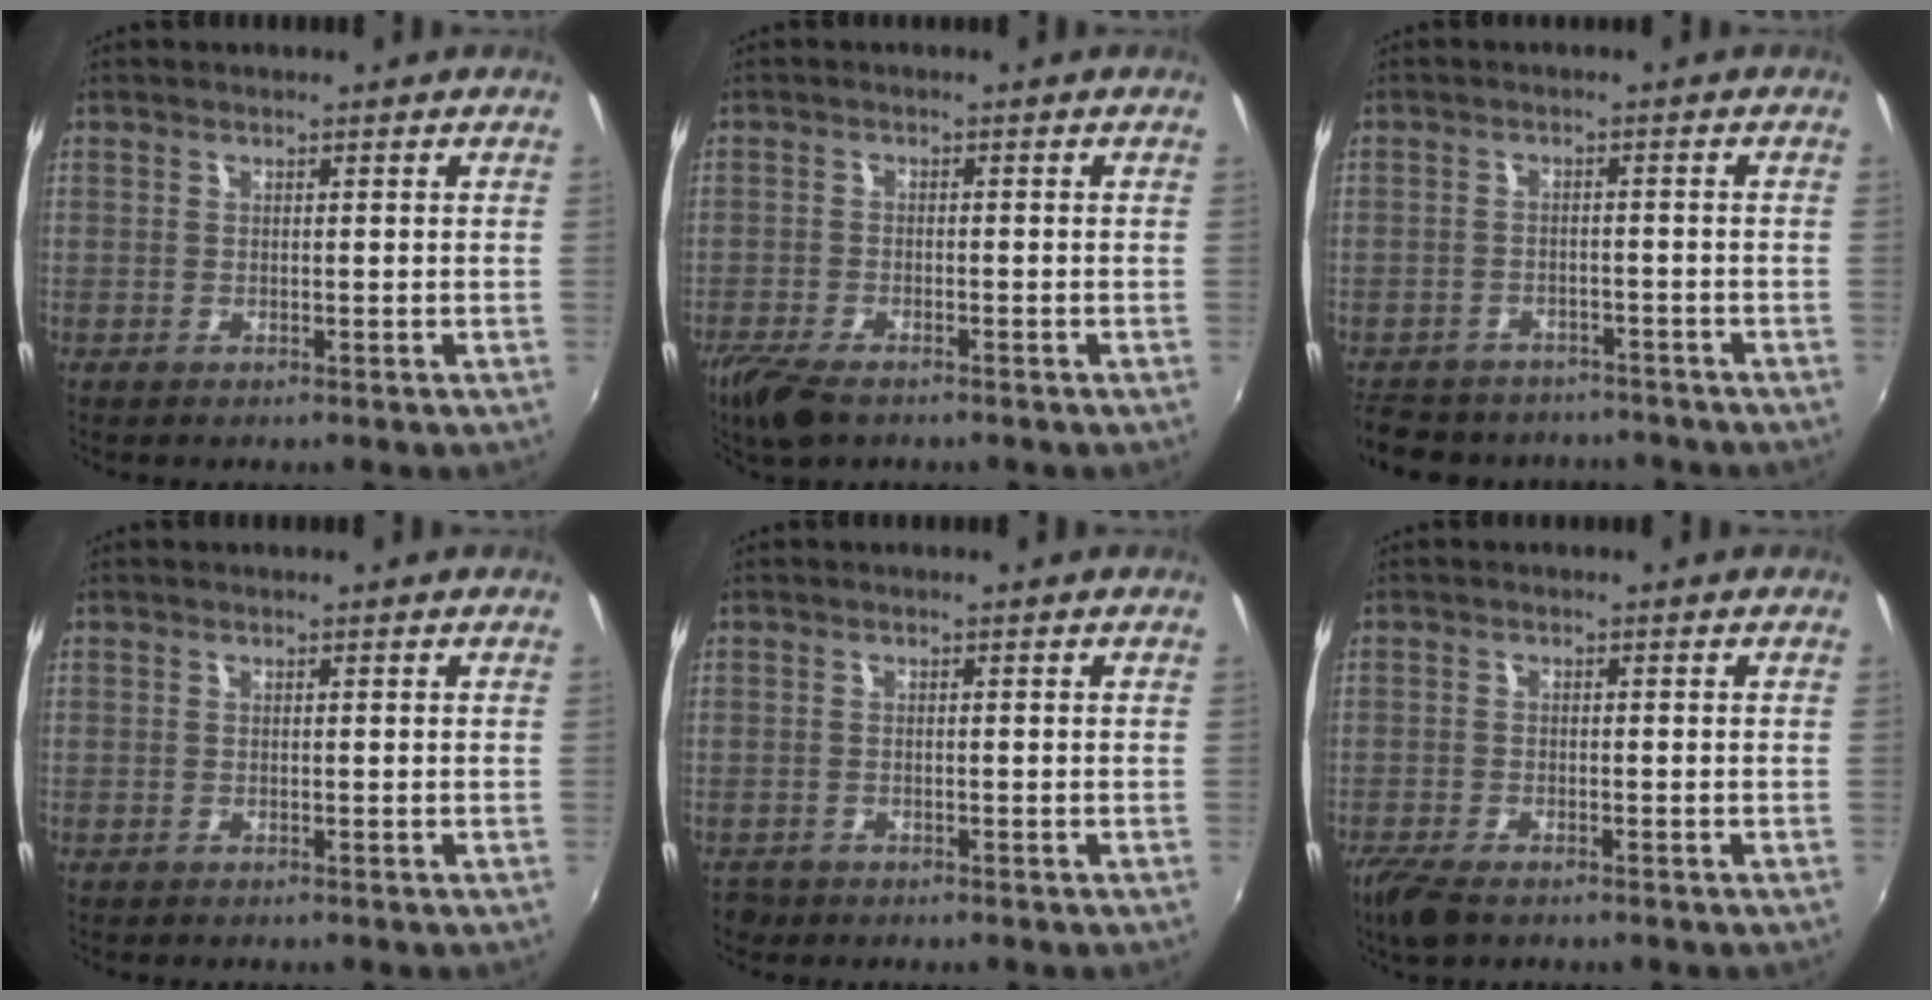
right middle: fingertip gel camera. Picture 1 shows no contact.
{"total": 6.6, "force": [-5.0, 2.4, 3.7], "torque": [-0.100, -0.024, -0.097]}
{"total": 13.9, "force": [-11.6, 6.3, 4.6], "torque": [-0.119, 0.005, -0.164]}
{"total": 0.0}
{"total": 2.0, "force": [-1.4, 1.4, 0.4], "torque": [-0.013, -0.005, -0.024]}
{"total": 5.4, "force": [-4.1, 1.9, 3.0], "torque": [-0.079, -0.022, -0.080]}